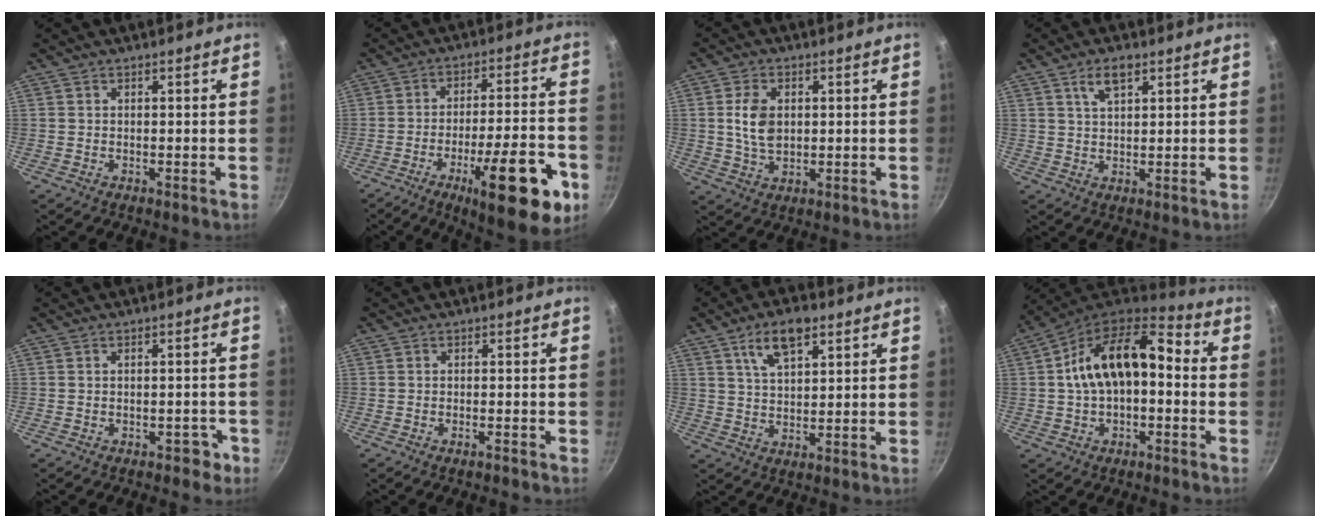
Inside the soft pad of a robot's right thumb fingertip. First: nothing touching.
{"total": 20.0, "force": [-8.8, 5.4, 17.2], "torque": [-0.214, 0.037, -0.119]}
{"total": 7.1, "force": [1.1, 4.7, 5.2], "torque": [-0.090, -0.003, 0.021]}
{"total": 4.9, "force": [2.7, 2.2, 3.5], "torque": [-0.057, -0.007, 0.049]}
{"total": 2.6, "force": [-1.4, 1.6, 1.5], "torque": [-0.007, 0.022, -0.003]}
{"total": 1.1, "force": [-0.8, 0.1, 0.7], "torque": [-0.019, 0.007, -0.013]}
{"total": 8.8, "force": [4.6, 4.0, 6.4], "torque": [-0.101, -0.009, 0.082]}
{"total": 16.7, "force": [0.7, 9.7, 13.5], "torque": [-0.216, 0.048, -0.003]}